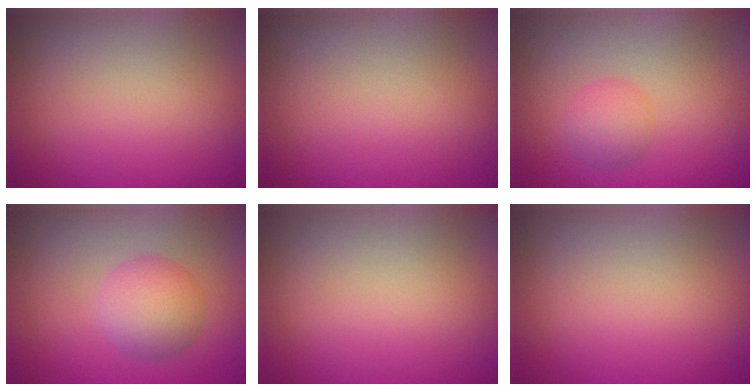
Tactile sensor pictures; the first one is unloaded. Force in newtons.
{"total": 0.0}
{"total": 2.2, "press": 2.2, "slide": 0.1}
{"total": 4.1, "press": 4.1, "slide": 0.1}
{"total": 0.0}
{"total": 0.0}